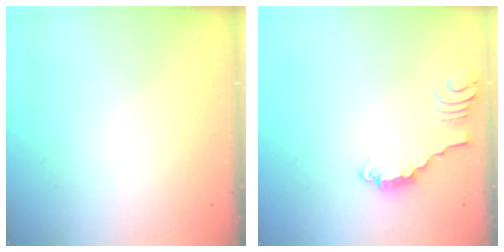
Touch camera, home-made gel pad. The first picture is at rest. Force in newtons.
{"total": 2.3, "press": 2.3, "slide": 0.1}